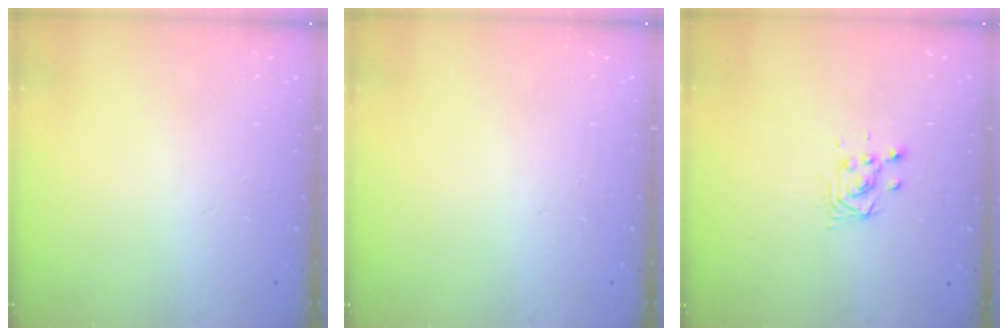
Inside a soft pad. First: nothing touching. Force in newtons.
{"total": 0.0}
{"total": 3.7, "press": 3.7, "slide": 0.3}